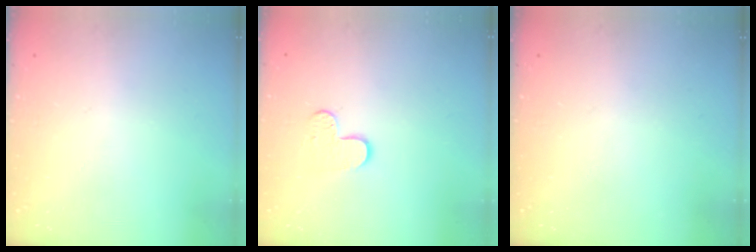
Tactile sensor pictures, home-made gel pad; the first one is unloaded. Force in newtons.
{"total": 7.4, "press": 7.4, "slide": 0.7}
{"total": 0.0}